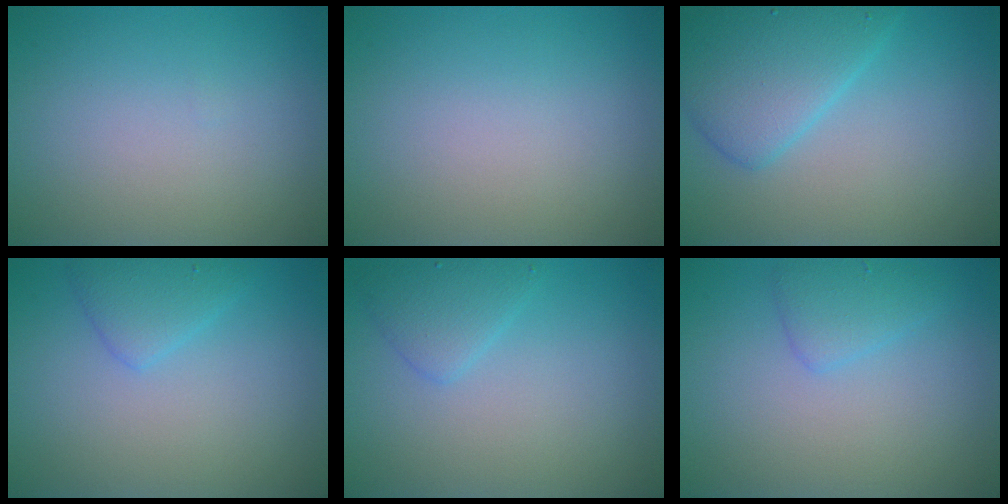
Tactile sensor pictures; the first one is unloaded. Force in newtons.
{"total": 0.0}
{"total": 5.1, "press": 5.1, "slide": 0.2}
{"total": 2.2, "press": 2.2, "slide": 0.1}
{"total": 2.1, "press": 2.1, "slide": 0.0}
{"total": 1.8, "press": 1.8, "slide": 0.2}